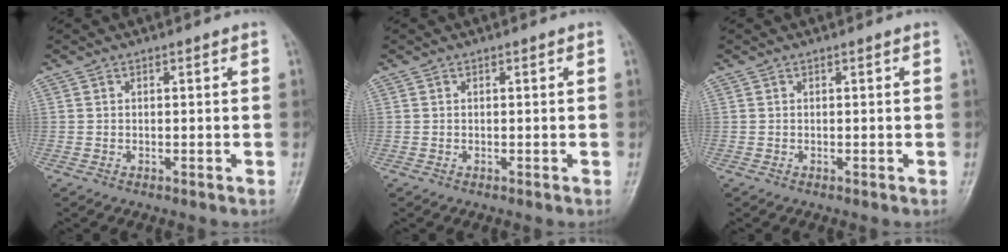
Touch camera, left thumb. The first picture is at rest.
{"total": 0.0}
{"total": 0.0}